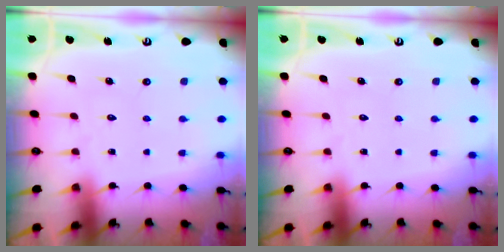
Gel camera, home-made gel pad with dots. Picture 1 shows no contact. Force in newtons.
{"total": 0.0}